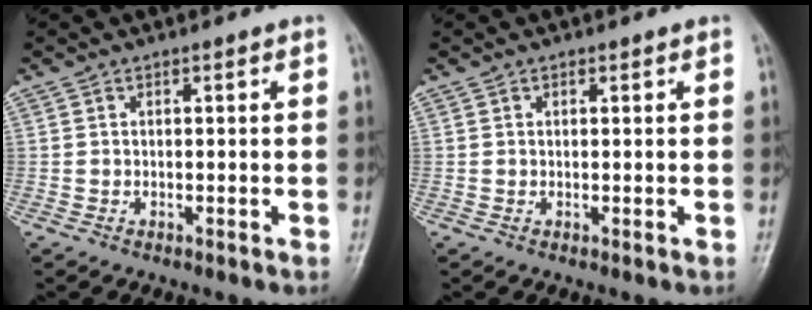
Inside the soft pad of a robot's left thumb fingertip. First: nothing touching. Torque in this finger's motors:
{"motor_torque": [-0.02, 0.05, -0.22, 0.01, -0.02]}